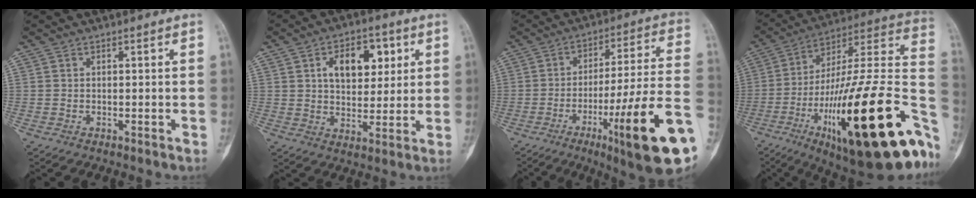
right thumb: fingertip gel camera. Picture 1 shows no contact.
{"total": 11.3, "force": [3.7, 7.1, 7.9], "torque": [-0.078, -0.004, 0.058]}
{"total": 23.2, "force": [-9.2, 2.5, 21.1], "torque": [-0.293, 0.023, -0.136]}
{"total": 39.8, "force": [-13.6, 11.5, 35.6], "torque": [-0.478, 0.050, -0.210]}